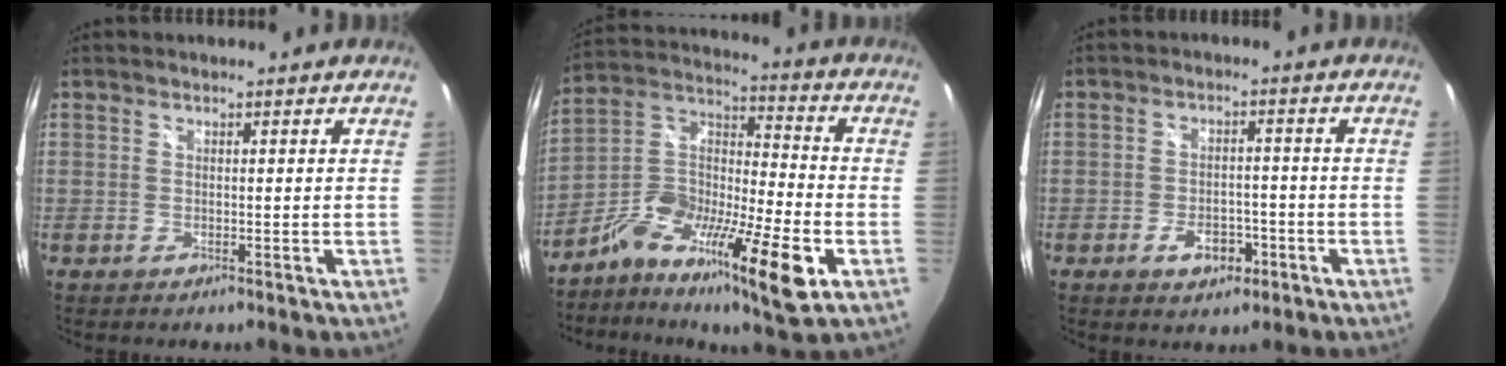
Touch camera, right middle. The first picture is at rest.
{"total": 19.6, "force": [-9.0, 5.5, 16.5], "torque": [-0.305, -0.024, -0.168]}
{"total": 5.4, "force": [-2.8, 3.2, 3.2], "torque": [-0.066, 0.001, -0.039]}